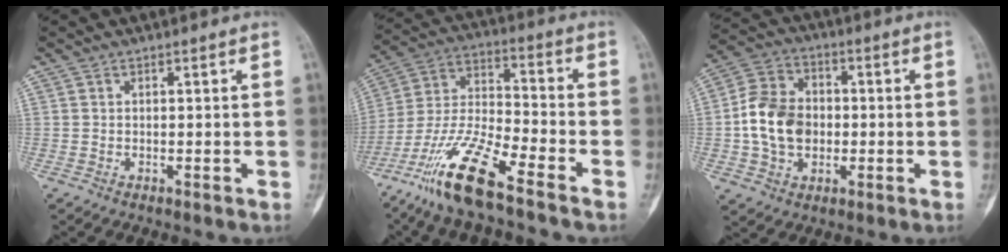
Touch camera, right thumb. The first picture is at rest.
{"total": 16.3, "force": [-10.9, 2.8, 11.7], "torque": [-0.243, 0.049, -0.206]}
{"total": 12.3, "force": [-1.0, 9.4, 7.9], "torque": [-0.123, 0.022, -0.024]}